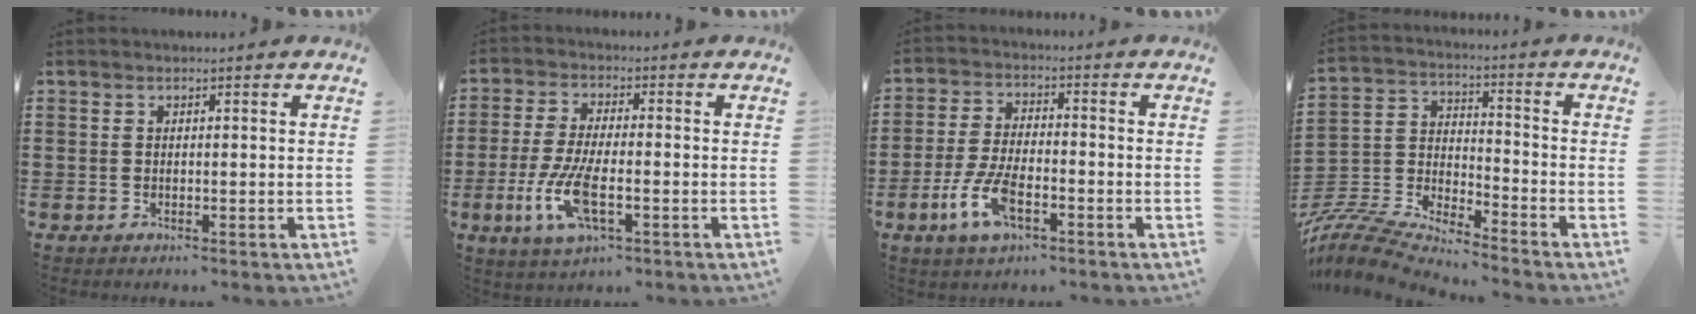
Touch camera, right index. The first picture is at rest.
{"total": 8.1, "force": [-2.7, 2.6, 7.2], "torque": [-0.174, -0.024, -0.053]}
{"total": 7.6, "force": [-3.5, 3.0, 6.1], "torque": [-0.146, -0.010, -0.068]}
{"total": 7.7, "force": [-7.4, 1.0, 2.0], "torque": [-0.063, -0.007, -0.156]}